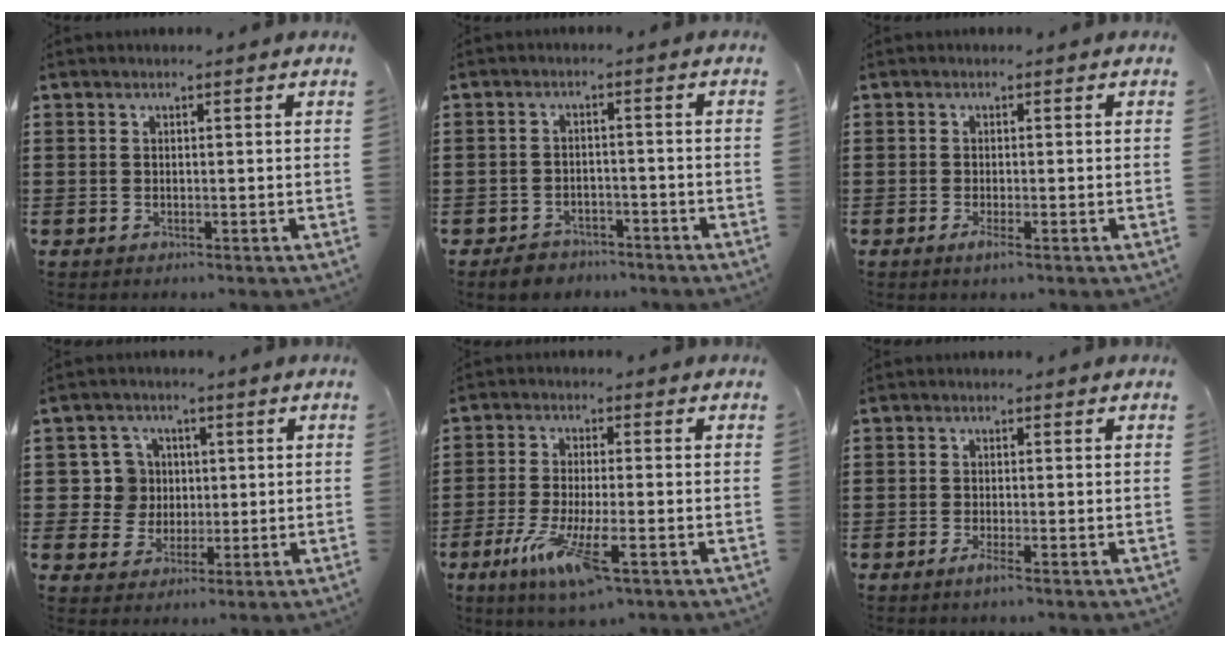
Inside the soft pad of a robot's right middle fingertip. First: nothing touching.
{"total": 2.9, "force": [-2.7, 0.8, 0.0], "torque": [-0.009, 0.003, -0.058]}
{"total": 1.5, "force": [-0.9, 0.2, 1.2], "torque": [-0.032, -0.008, -0.017]}
{"total": 6.5, "force": [0.8, 6.3, 1.3], "torque": [-0.049, 0.012, 0.017]}
{"total": 8.4, "force": [-3.8, 1.8, 7.3], "torque": [-0.153, -0.013, -0.068]}
{"total": 1.6, "force": [-1.0, 0.0, 1.2], "torque": [-0.029, -0.008, -0.019]}